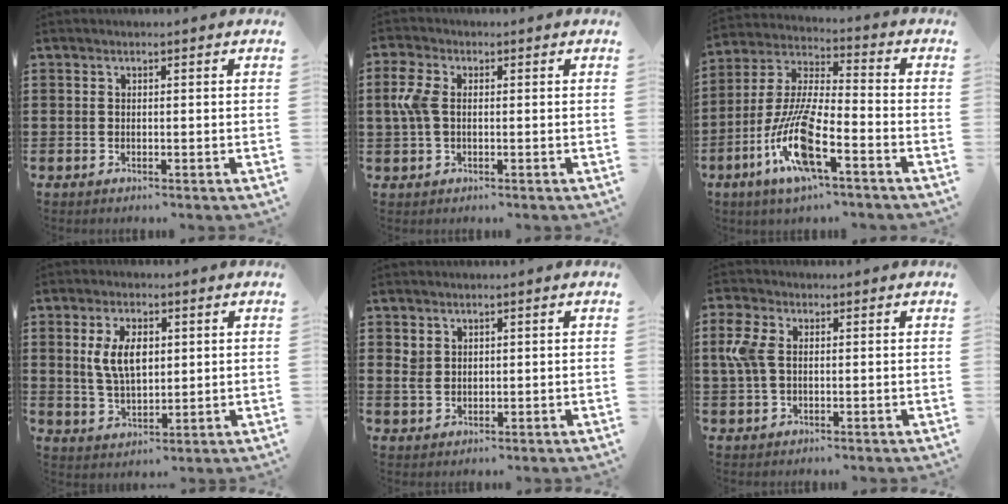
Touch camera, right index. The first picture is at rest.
{"total": 5.1, "force": [0.4, 3.1, 4.0], "torque": [-0.113, 0.000, -0.002]}
{"total": 12.4, "force": [-6.2, 2.7, 10.4], "torque": [-0.237, -0.013, -0.125]}
{"total": 6.8, "force": [1.5, 3.5, 5.6], "torque": [-0.117, 0.006, 0.021]}
{"total": 2.2, "force": [1.2, 1.6, 0.7], "torque": [-0.020, 0.006, 0.023]}
{"total": 5.5, "force": [0.8, 3.3, 4.2], "torque": [-0.127, -0.001, 0.004]}